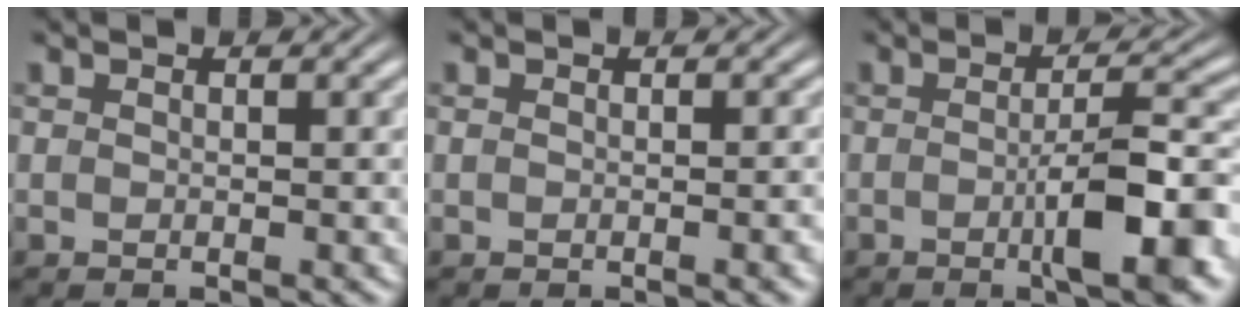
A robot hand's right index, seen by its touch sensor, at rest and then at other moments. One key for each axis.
{"total": 0.6, "fx": -0.4, "fy": -0.2, "fz": 0.5, "tx": -0.006, "ty": 0.005, "tz": -0.007}
{"total": 5.6, "fx": -1.7, "fy": 0.8, "fz": 5.2, "tx": -0.075, "ty": 0.004, "tz": -0.034}